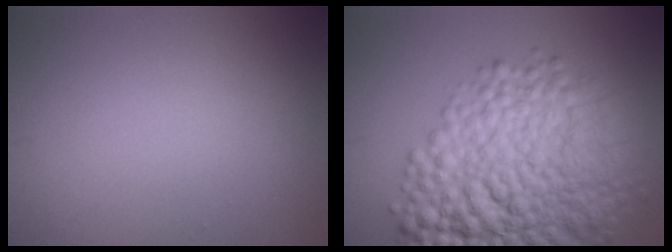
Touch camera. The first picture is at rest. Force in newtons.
{"total": 12.1, "press": 12.1, "slide": 0.2}